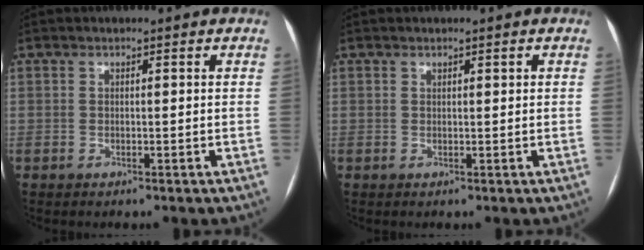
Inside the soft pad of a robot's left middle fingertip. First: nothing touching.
{"total": 0.8, "force": [0.4, 0.2, 0.7], "torque": [-0.013, 0.004, 0.007]}